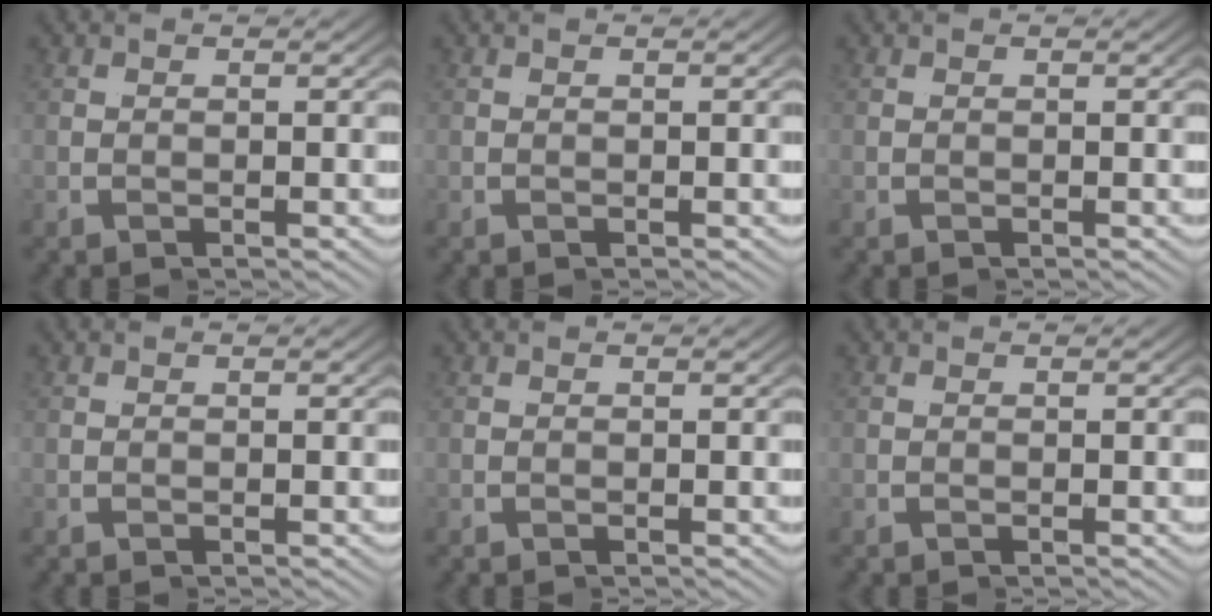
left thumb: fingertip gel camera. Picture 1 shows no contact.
{"total": 0.0}
{"total": 0.0}
{"total": 0.0}
{"total": 0.0}
{"total": 0.0}